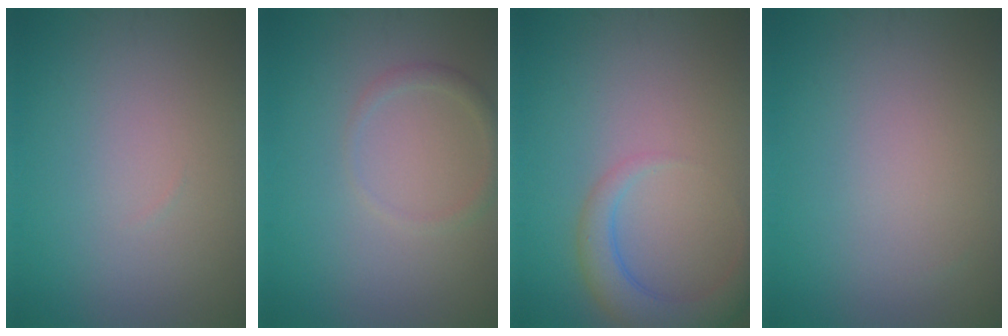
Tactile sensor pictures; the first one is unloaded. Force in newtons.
{"total": 1.3, "press": 1.3, "slide": 0.0}
{"total": 3.4, "press": 3.4, "slide": 0.3}
{"total": 0.0}